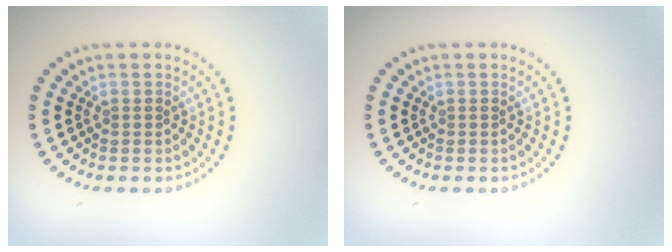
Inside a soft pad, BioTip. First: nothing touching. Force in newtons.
{"total": 0.0}